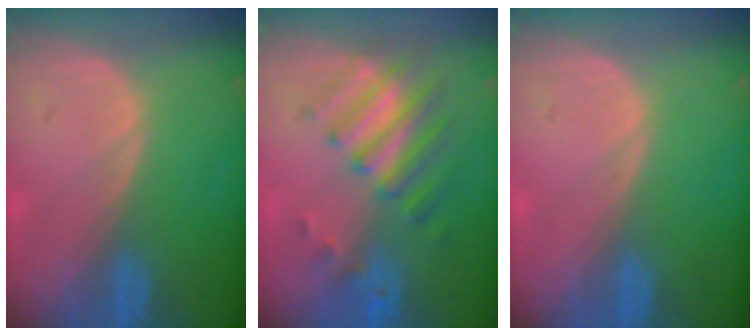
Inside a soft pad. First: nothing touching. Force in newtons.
{"total": 8.0, "press": 7.2, "slide": 3.6}
{"total": 0.0}